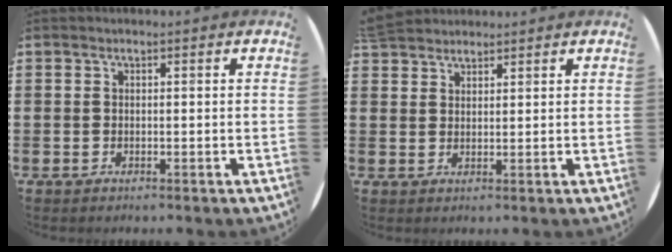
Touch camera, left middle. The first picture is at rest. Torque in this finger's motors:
{"motor_torque": [0.94, -1.20, 0.07, 0.09]}